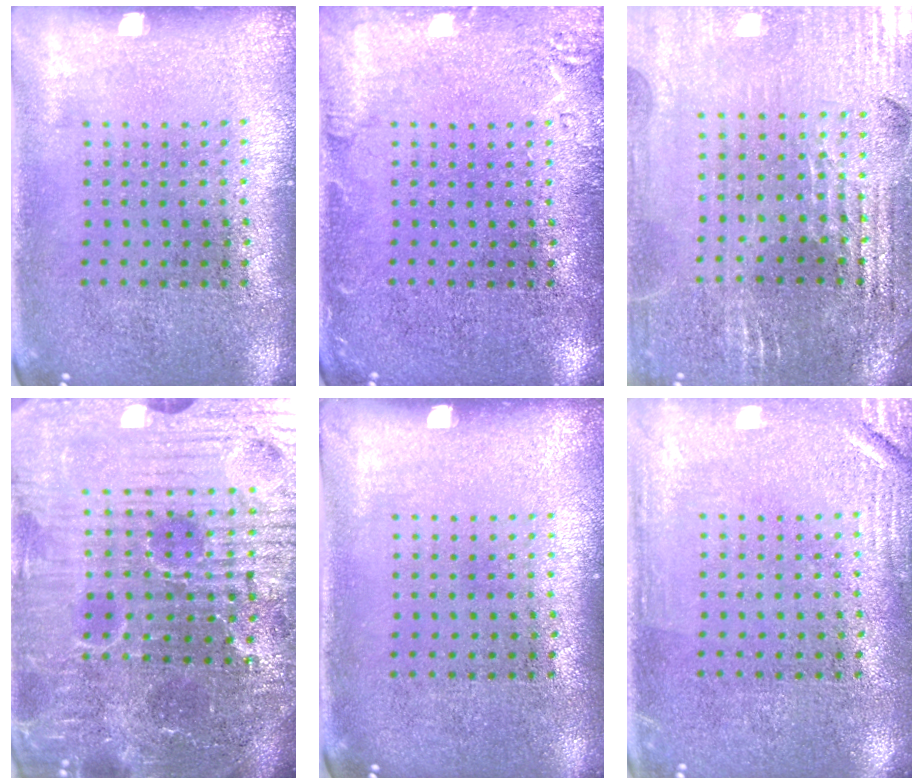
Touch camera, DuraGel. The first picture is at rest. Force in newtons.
{"total": 2.0, "press": 2.0, "slide": 0.4}
{"total": 2.8, "press": 2.8, "slide": 0.5}
{"total": 6.4, "press": 6.0, "slide": 2.3}
{"total": 0.0}
{"total": 2.3, "press": 2.2, "slide": 0.4}